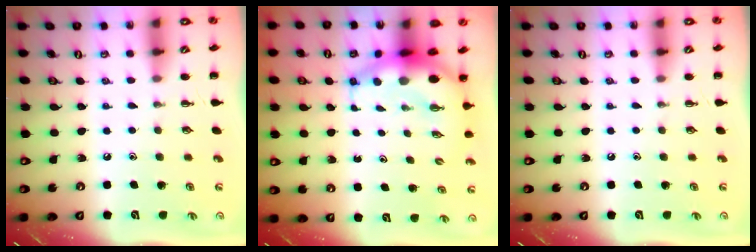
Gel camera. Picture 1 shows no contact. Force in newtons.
{"total": 7.5, "press": 7.2, "slide": 2.1}
{"total": 0.0}